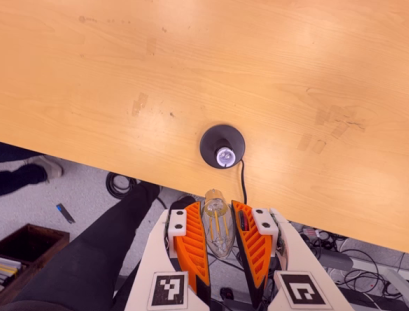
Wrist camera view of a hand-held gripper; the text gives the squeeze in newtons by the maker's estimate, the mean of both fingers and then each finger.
{"total": 13.3, "left": 13.9, "right": 12.6}